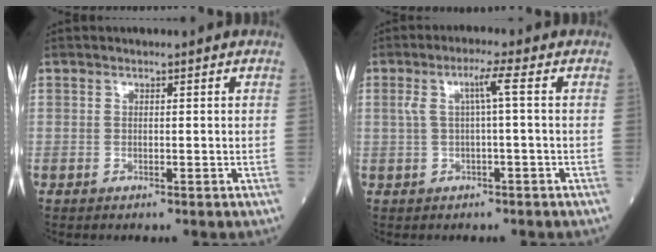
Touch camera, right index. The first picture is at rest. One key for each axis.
{"total": 4.2, "fx": 0.6, "fy": 0.3, "fz": 4.1, "tx": -0.089, "ty": 0.019, "tz": 0.016}